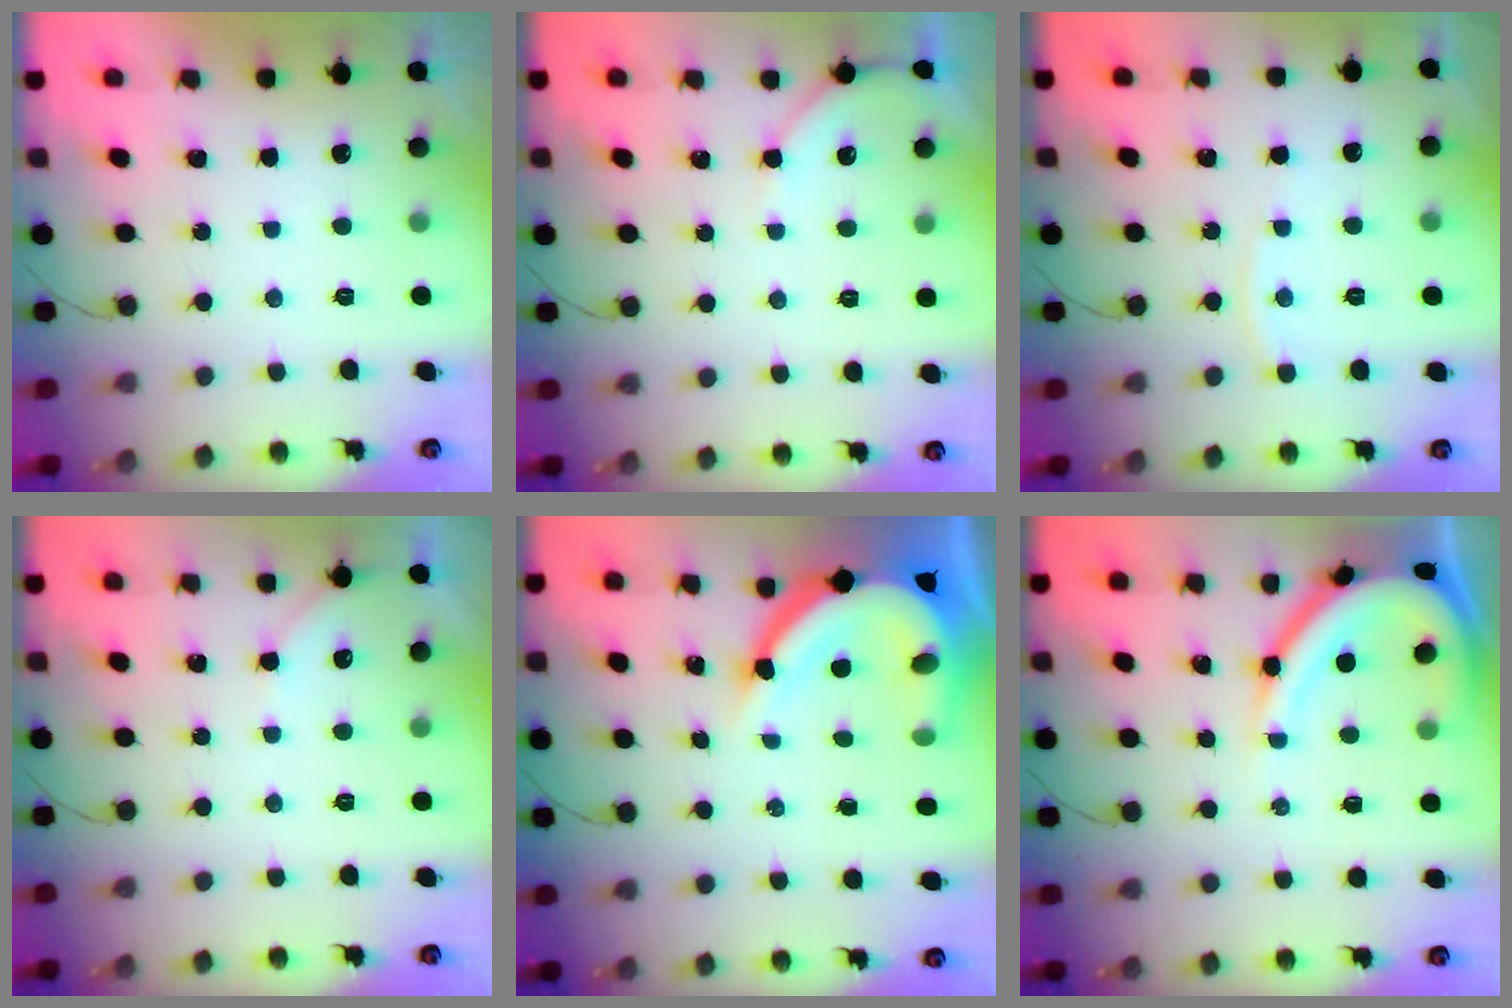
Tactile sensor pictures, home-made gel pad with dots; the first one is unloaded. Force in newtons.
{"total": 4.7, "press": 4.6, "slide": 0.7}
{"total": 3.6, "press": 3.6, "slide": 0.5}
{"total": 2.7, "press": 2.6, "slide": 0.5}
{"total": 18.2, "press": 18.1, "slide": 2.0}
{"total": 13.6, "press": 13.5, "slide": 1.3}